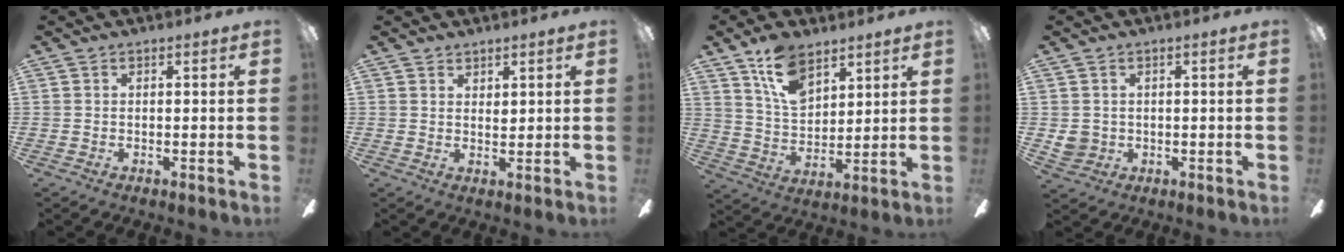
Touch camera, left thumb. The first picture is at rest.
{"total": 2.0, "force": [1.6, 1.0, 0.6], "torque": [-0.004, -0.004, 0.029]}
{"total": 12.4, "force": [7.8, 7.0, 6.6], "torque": [-0.119, -0.025, 0.147]}
{"total": 3.6, "force": [0.7, 3.4, 0.9], "torque": [-0.015, 0.004, 0.015]}